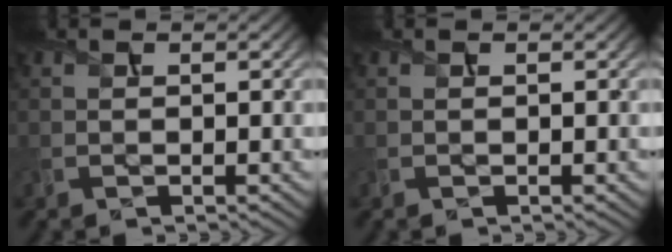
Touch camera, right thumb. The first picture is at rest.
{"total": 0.0}